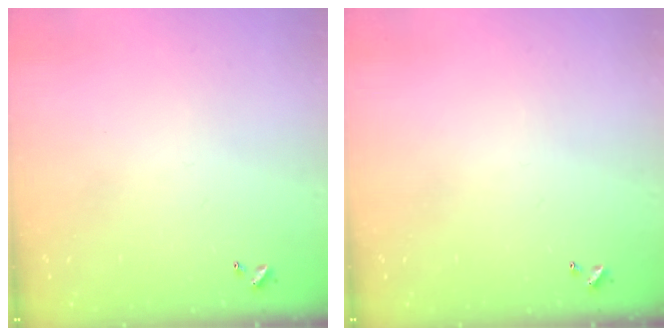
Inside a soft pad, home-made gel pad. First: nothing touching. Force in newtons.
{"total": 0.0}